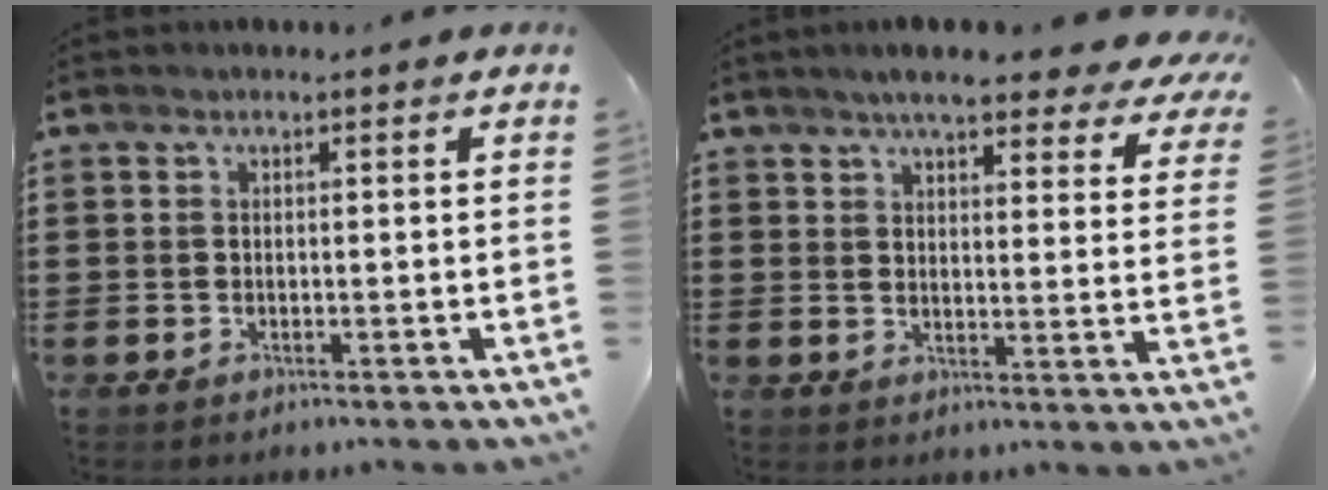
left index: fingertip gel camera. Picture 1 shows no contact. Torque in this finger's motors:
{"motor_torque": [2.14, 0.00, 0.03, -0.17]}